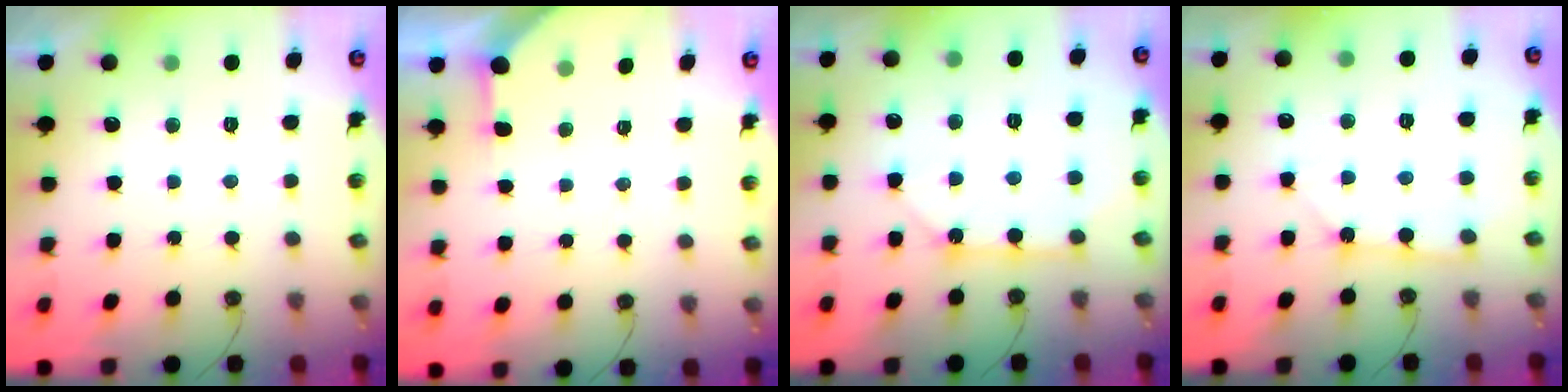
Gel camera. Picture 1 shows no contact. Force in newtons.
{"total": 2.1, "press": 2.1, "slide": 0.3}
{"total": 11.0, "press": 11.0, "slide": 0.8}
{"total": 2.3, "press": 2.3, "slide": 0.2}